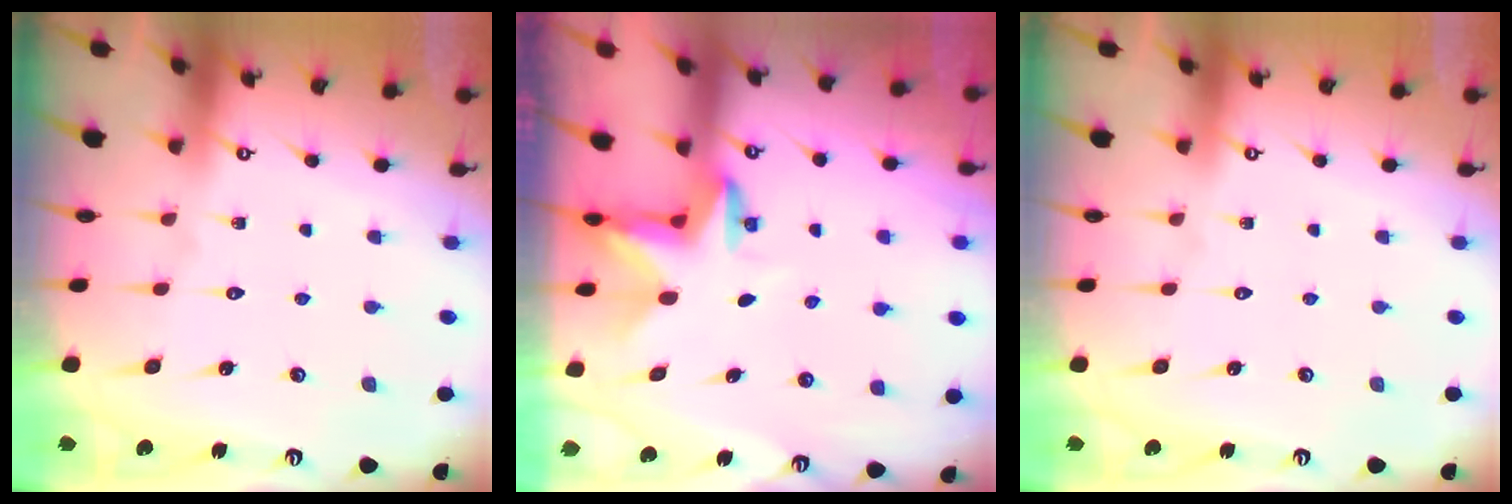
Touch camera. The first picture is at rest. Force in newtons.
{"total": 2.9, "press": 2.9, "slide": 0.1}
{"total": 0.0}